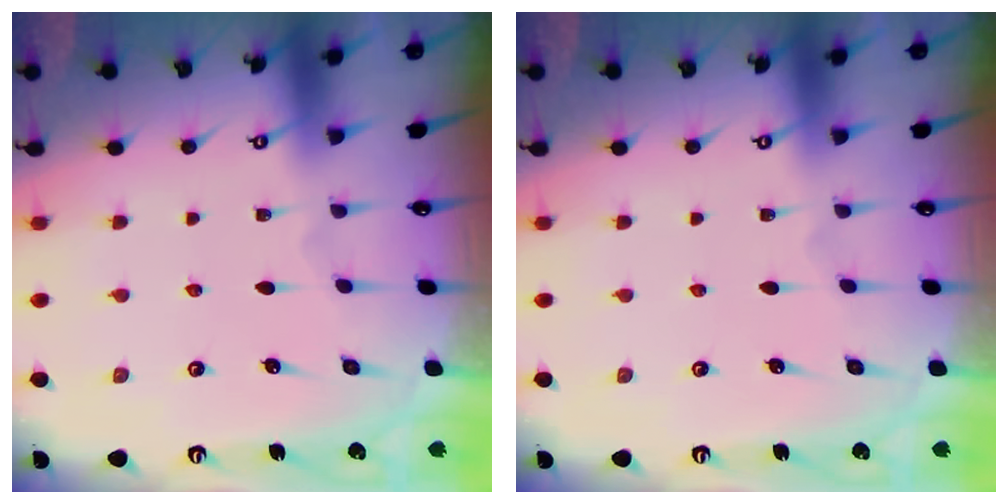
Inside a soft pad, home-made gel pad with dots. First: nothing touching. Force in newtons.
{"total": 0.0}